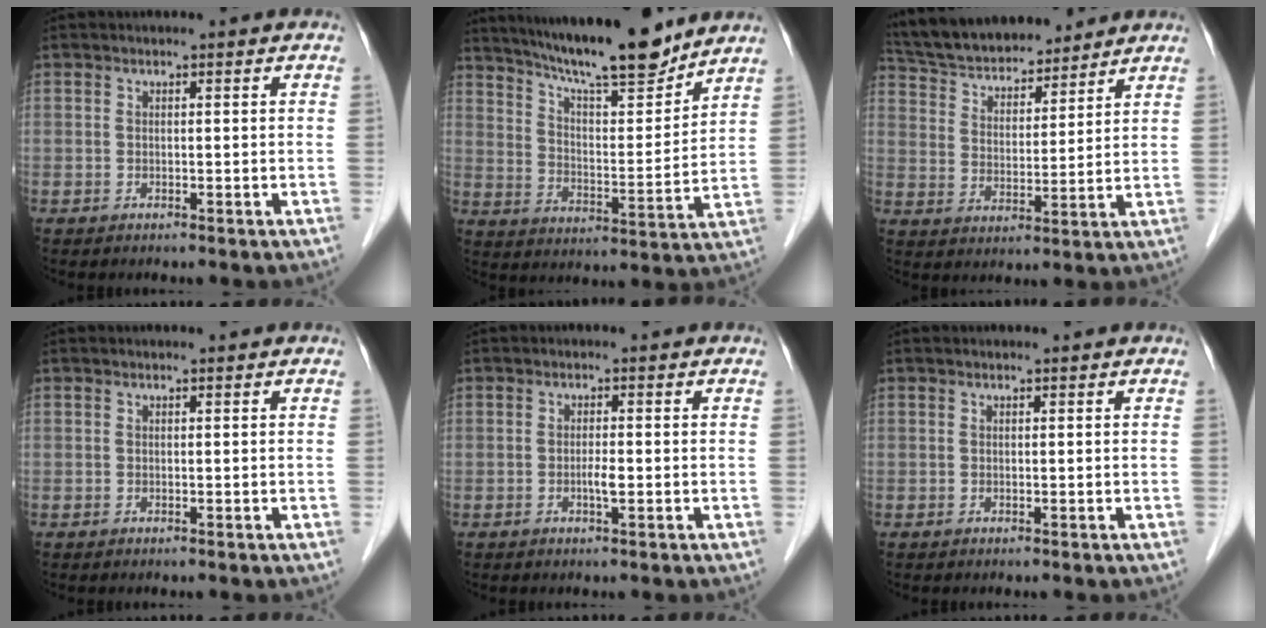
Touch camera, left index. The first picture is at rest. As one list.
[{"total": 16.4, "force": [14.4, 1.4, 7.8], "torque": [-0.128, -0.003, 0.231]}, {"total": 16.7, "force": [15.2, 4.7, 5.3], "torque": [-0.105, 0.029, 0.259]}, {"total": 0.0}, {"total": 1.5, "force": [-0.4, 0.2, 1.4], "torque": [-0.030, -0.001, -0.006]}, {"total": 0.0}]